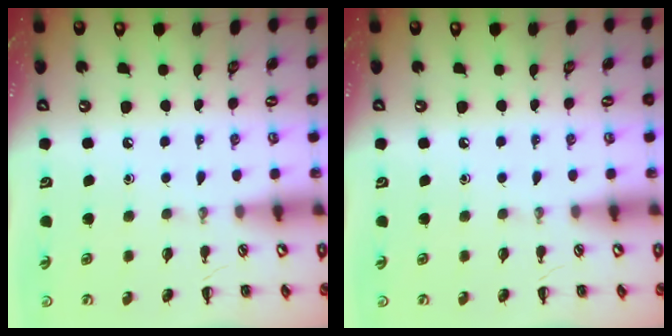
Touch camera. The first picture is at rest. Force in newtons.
{"total": 0.0}